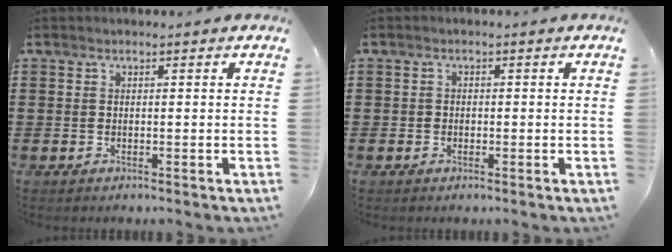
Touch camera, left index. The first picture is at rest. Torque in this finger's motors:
{"motor_torque": [-0.39, 0.37, -0.06, -0.01]}